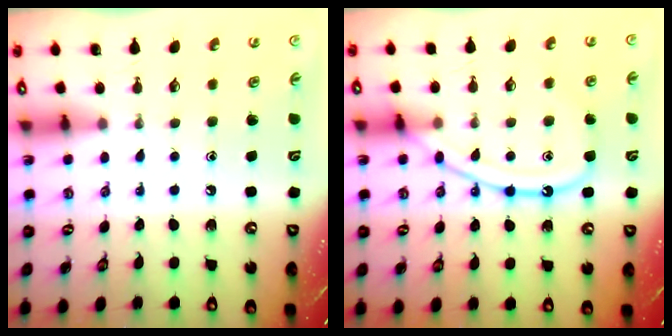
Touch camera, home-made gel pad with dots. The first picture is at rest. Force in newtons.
{"total": 13.3, "press": 13.3, "slide": 1.2}